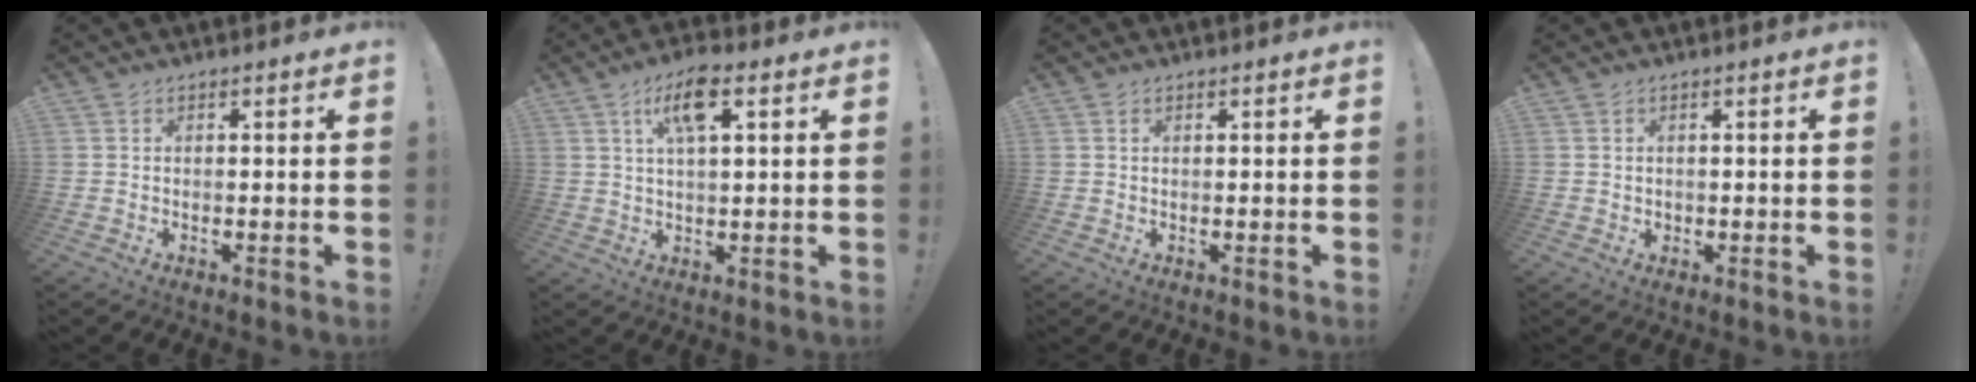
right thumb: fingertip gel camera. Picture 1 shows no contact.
{"total": 9.5, "force": [4.1, 3.4, 7.8], "torque": [-0.139, 0.003, 0.071]}
{"total": 0.6, "force": [0.2, 0.2, 0.5], "torque": [-0.014, 0.003, 0.005]}
{"total": 0.9, "force": [0.2, 0.9, 0.1], "torque": [-0.002, 0.003, 0.002]}